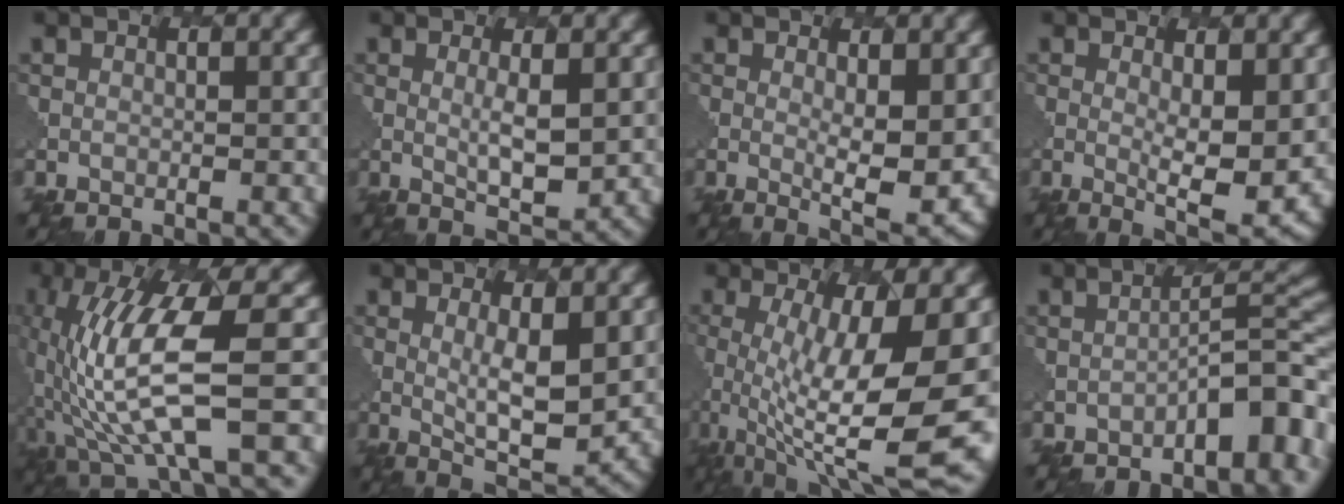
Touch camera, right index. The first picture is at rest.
{"total": 2.9, "force": [0.9, 0.7, 2.7], "torque": [-0.051, -0.009, 0.020]}
{"total": 4.7, "force": [0.7, 1.3, 4.5], "torque": [-0.075, -0.016, 0.017]}
{"total": 5.3, "force": [0.6, 1.4, 5.1], "torque": [-0.083, -0.018, 0.016]}
{"total": 10.1, "force": [-1.8, 2.5, 9.7], "torque": [-0.200, -0.003, -0.032]}
{"total": 4.6, "force": [1.0, 1.3, 4.3], "torque": [-0.077, -0.012, 0.022]}
{"total": 12.2, "force": [-1.1, 3.5, 11.6], "torque": [-0.188, -0.024, -0.009]}
{"total": 6.5, "force": [-3.6, 2.0, 5.0], "torque": [-0.057, 0.016, -0.054]}